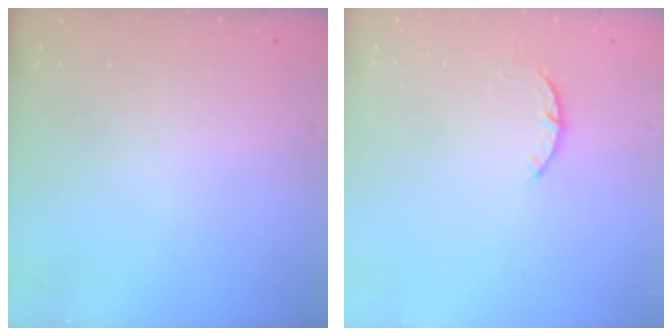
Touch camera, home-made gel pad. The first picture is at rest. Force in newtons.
{"total": 3.0, "press": 2.9, "slide": 0.5}